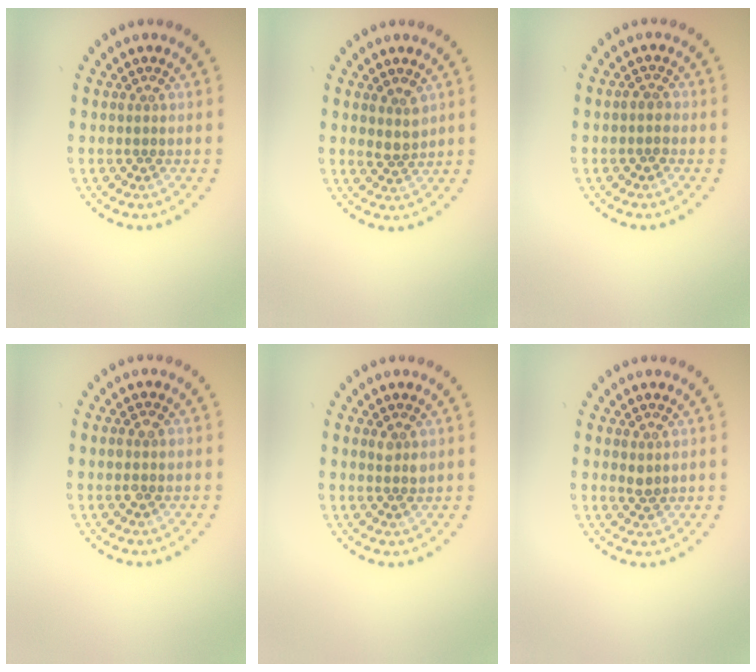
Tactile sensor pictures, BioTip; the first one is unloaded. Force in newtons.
{"total": 1.8, "press": 1.5, "slide": 1.1}
{"total": 1.2, "press": 1.1, "slide": 0.4}
{"total": 1.2, "press": 1.2, "slide": 0.3}
{"total": 1.2, "press": 1.1, "slide": 0.5}
{"total": 0.9, "press": 0.8, "slide": 0.3}